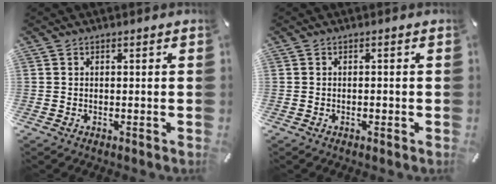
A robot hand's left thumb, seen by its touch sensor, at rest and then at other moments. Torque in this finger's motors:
{"motor_torque": [-0.11, -0.37, 0.02, 0.04, 0.00]}